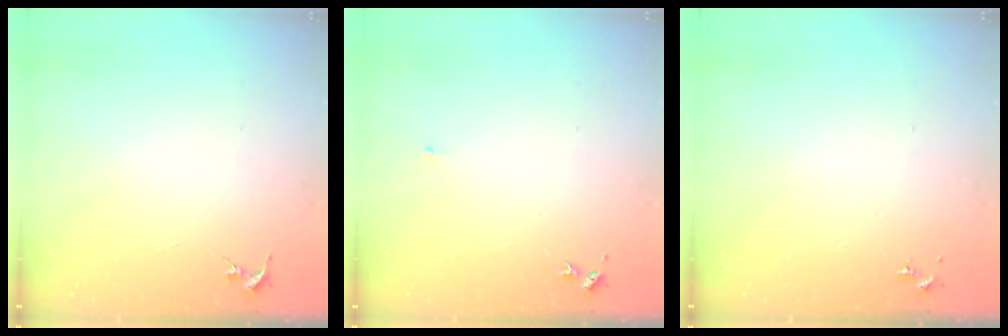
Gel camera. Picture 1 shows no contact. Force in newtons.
{"total": 3.5, "press": 3.4, "slide": 0.4}
{"total": 0.0}